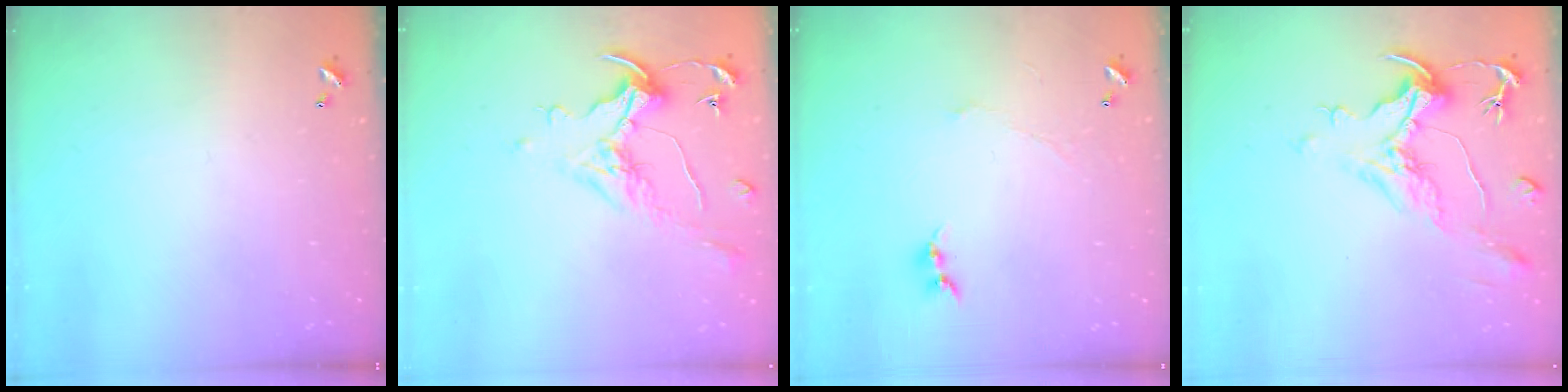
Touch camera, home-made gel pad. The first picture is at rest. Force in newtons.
{"total": 0.8, "press": 0.7, "slide": 0.5}
{"total": 0.0}
{"total": 1.9, "press": 1.4, "slide": 1.2}